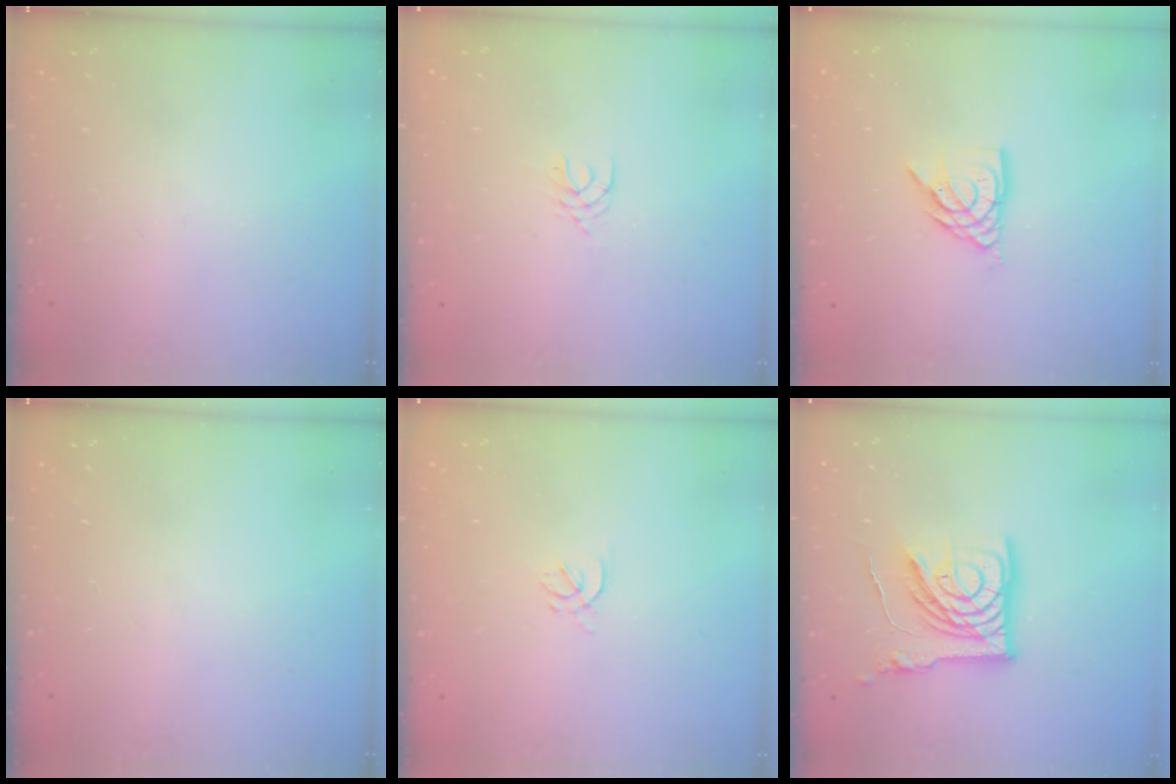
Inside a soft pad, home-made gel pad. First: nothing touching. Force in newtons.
{"total": 2.9, "press": 2.9, "slide": 0.4}
{"total": 7.9, "press": 7.8, "slide": 0.6}
{"total": 0.0}
{"total": 1.7, "press": 1.6, "slide": 0.6}
{"total": 15.2, "press": 15.1, "slide": 1.4}